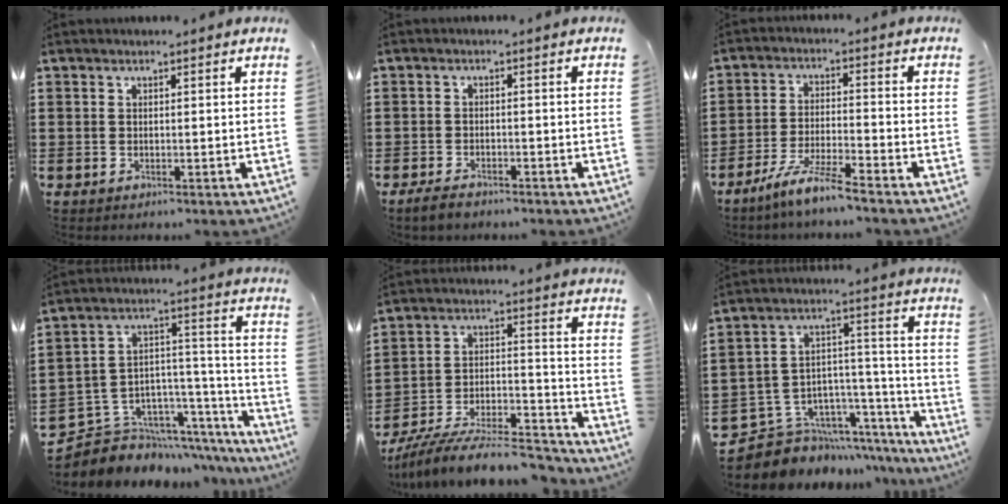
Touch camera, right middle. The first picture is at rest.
{"total": 2.0, "force": [-1.7, 0.7, 0.8], "torque": [-0.024, 0.001, -0.036]}
{"total": 6.3, "force": [-5.3, -0.4, 3.4], "torque": [-0.080, -0.017, -0.104]}
{"total": 6.0, "force": [-4.7, 3.8, 0.1], "torque": [-0.010, -0.009, -0.082]}
{"total": 11.0, "force": [-10.0, 1.5, 4.5], "torque": [-0.062, 0.026, -0.191]}
{"total": 7.0, "force": [-5.6, 4.2, 0.8], "torque": [-0.025, 0.000, -0.098]}